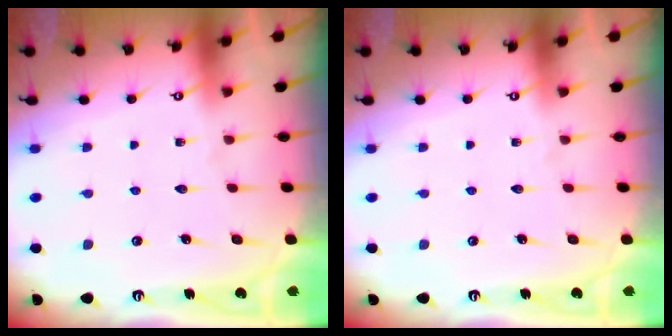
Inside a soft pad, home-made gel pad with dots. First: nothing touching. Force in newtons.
{"total": 0.0}